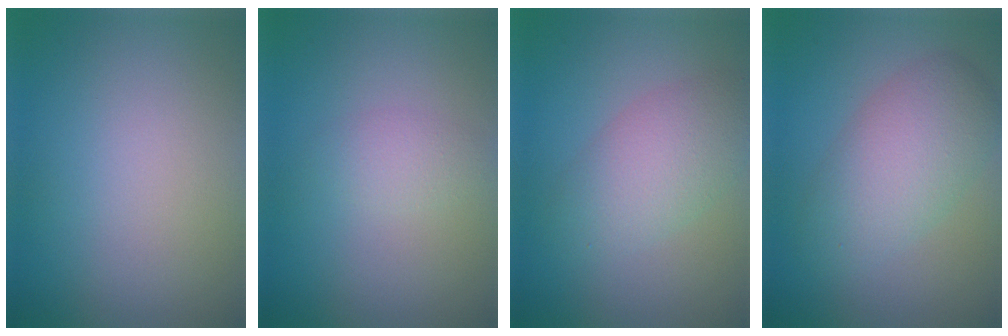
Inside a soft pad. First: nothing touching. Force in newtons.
{"total": 1.5, "press": 1.5, "slide": 0.0}
{"total": 4.2, "press": 4.2, "slide": 0.1}
{"total": 5.2, "press": 5.2, "slide": 0.2}